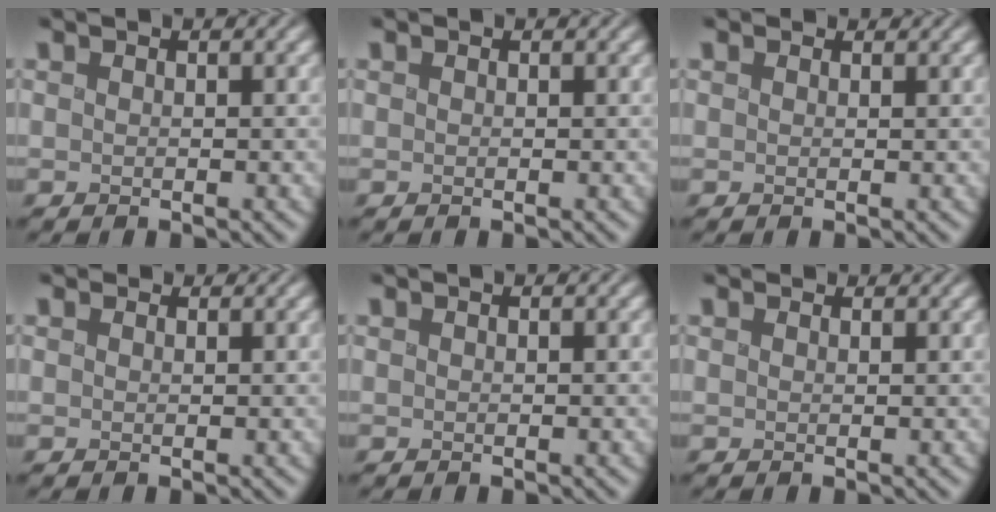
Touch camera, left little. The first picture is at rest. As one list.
[{"total": 0.0}, {"total": 1.4, "force": [1.1, 0.7, 0.4], "torque": [-0.008, -0.002, 0.021]}, {"total": 1.4, "force": [1.1, 0.7, 0.4], "torque": [-0.008, -0.004, 0.023]}, {"total": 0.0}, {"total": 1.6, "force": [1.4, 0.5, 0.4], "torque": [-0.007, 0.000, 0.023]}]